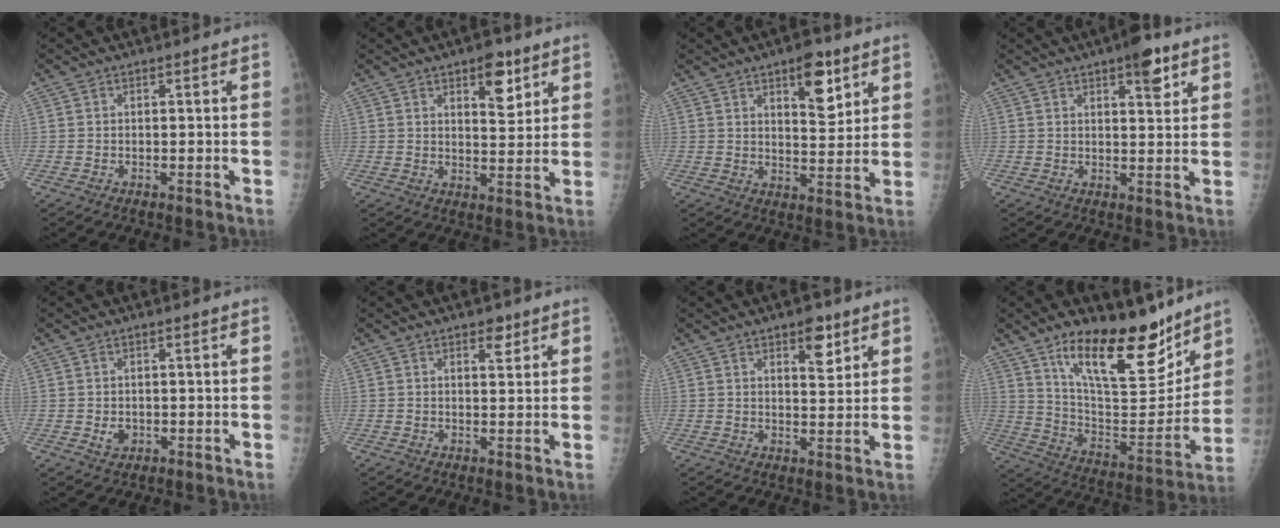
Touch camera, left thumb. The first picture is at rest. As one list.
[{"total": 7.4, "force": [4.2, 3.3, 5.1], "torque": [-0.051, -0.024, 0.057]}, {"total": 9.2, "force": [5.1, 3.9, 6.5], "torque": [-0.073, -0.031, 0.076]}, {"total": 6.1, "force": [3.6, 2.1, 4.4], "torque": [-0.047, -0.016, 0.045]}, {"total": 2.3, "force": [-0.3, 1.8, 1.3], "torque": [-0.013, -0.001, 0.003]}, {"total": 3.1, "force": [1.8, 1.5, 1.9], "torque": [-0.015, -0.010, 0.027]}, {"total": 6.0, "force": [3.5, 2.6, 4.1], "torque": [-0.040, -0.021, 0.048]}, {"total": 23.1, "force": [15.2, 8.8, 14.9], "torque": [-0.185, -0.088, 0.256]}]